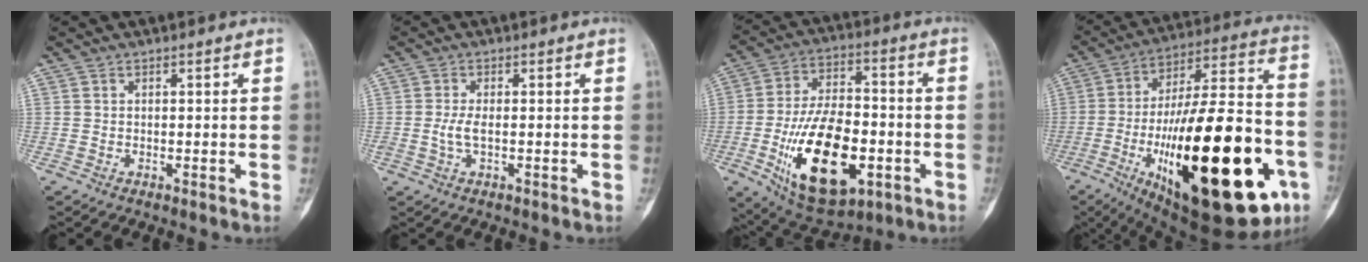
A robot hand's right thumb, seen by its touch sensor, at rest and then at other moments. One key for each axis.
{"total": 2.8, "fx": -0.8, "fy": 1.7, "fz": 2.1, "tx": -0.044, "ty": 0.011, "tz": -0.016}
{"total": 22.4, "fx": -6.5, "fy": 11.7, "fz": 18.0, "tx": -0.290, "ty": 0.023, "tz": -0.091}
{"total": 40.1, "fx": -12.4, "fy": 14.0, "fz": 35.5, "tx": -0.529, "ty": 0.035, "tz": -0.179}